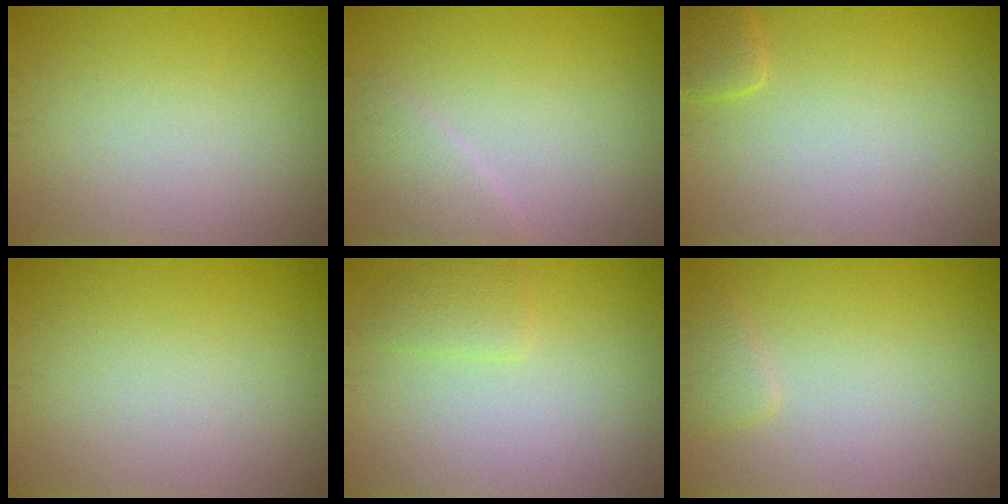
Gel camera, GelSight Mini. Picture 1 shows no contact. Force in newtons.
{"total": 2.2, "press": 2.1, "slide": 0.1}
{"total": 1.6, "press": 1.6, "slide": 0.1}
{"total": 0.0}
{"total": 1.5, "press": 1.5, "slide": 0.1}
{"total": 1.3, "press": 1.3, "slide": 0.1}